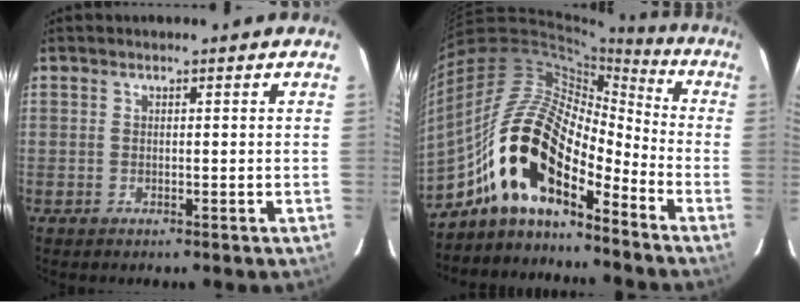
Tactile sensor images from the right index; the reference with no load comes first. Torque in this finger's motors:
{"motor_torque": [1.13, -0.63, 1.05, 0.21]}